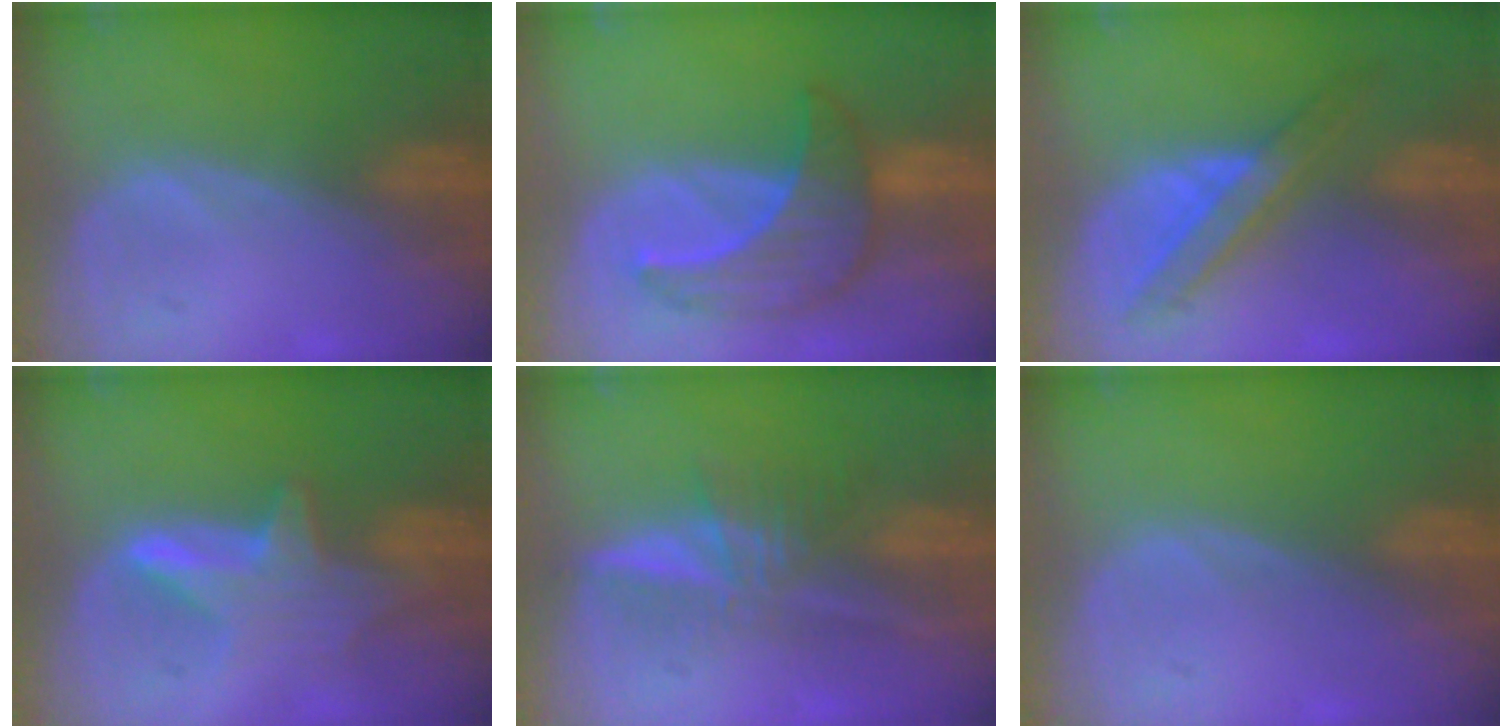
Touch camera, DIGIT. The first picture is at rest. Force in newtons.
{"total": 7.3, "press": 7.3, "slide": 0.2}
{"total": 5.9, "press": 5.9, "slide": 0.6}
{"total": 6.6, "press": 6.2, "slide": 2.1}
{"total": 5.9, "press": 5.6, "slide": 2.0}
{"total": 0.0}